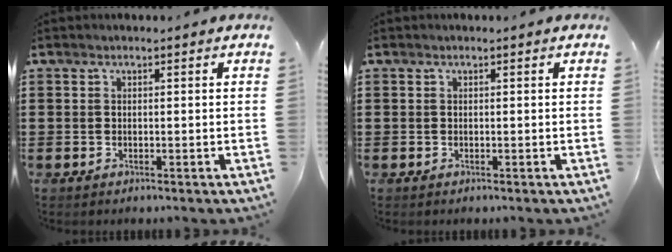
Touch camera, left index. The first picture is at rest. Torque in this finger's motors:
{"motor_torque": [0.00, 0.00, 0.00, 0.00]}